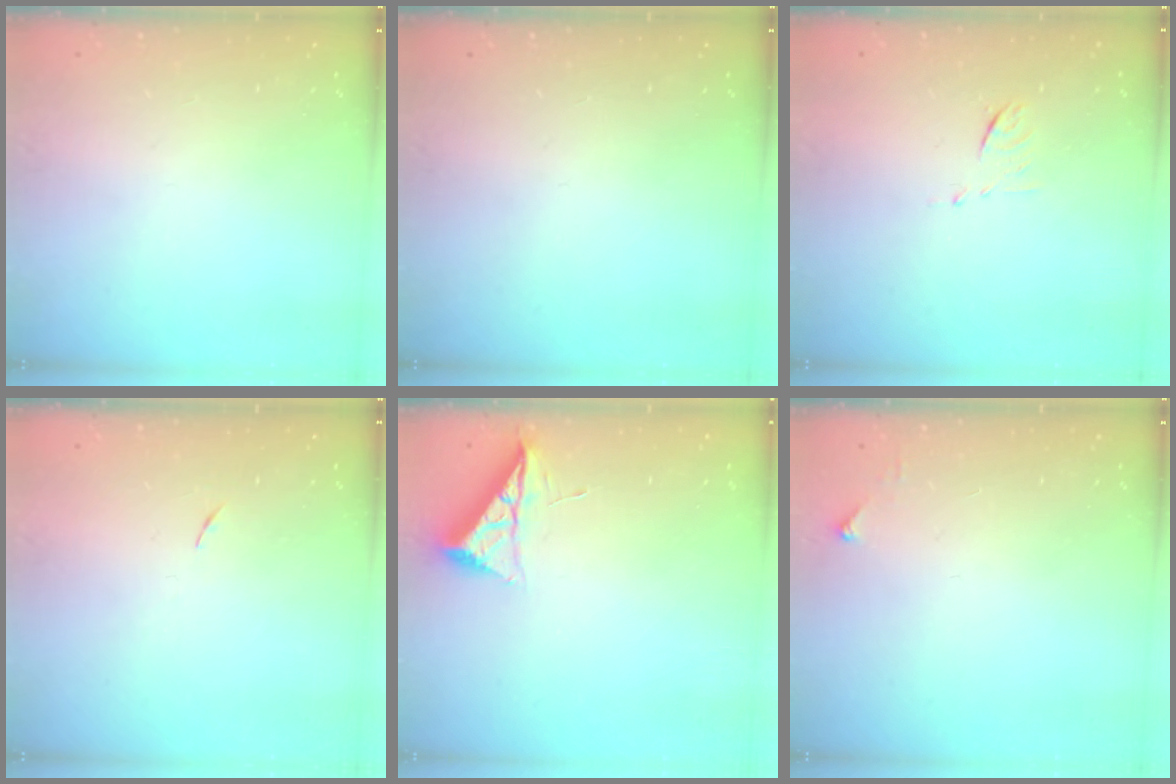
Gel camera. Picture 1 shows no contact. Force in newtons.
{"total": 0.0}
{"total": 5.9, "press": 5.9, "slide": 0.5}
{"total": 3.7, "press": 3.6, "slide": 0.7}
{"total": 6.8, "press": 6.7, "slide": 0.7}
{"total": 3.5, "press": 3.4, "slide": 0.4}